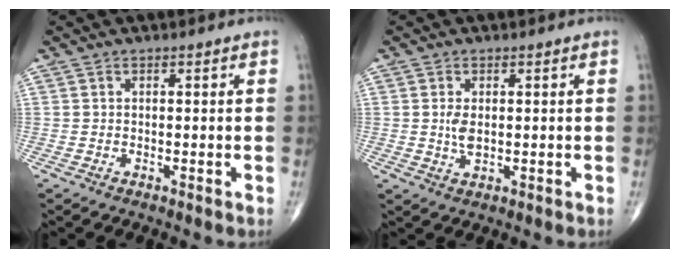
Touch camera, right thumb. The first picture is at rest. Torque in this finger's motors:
{"motor_torque": [0.31, 0.83, 0.12, -0.24, 0.05]}